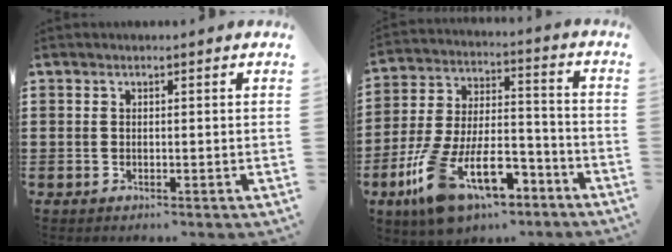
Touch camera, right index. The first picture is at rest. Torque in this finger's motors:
{"motor_torque": [2.14, 0.00, 1.05, 0.21]}